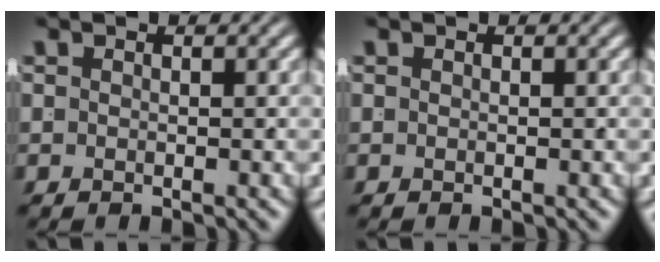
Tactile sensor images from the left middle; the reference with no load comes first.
{"total": 0.0}